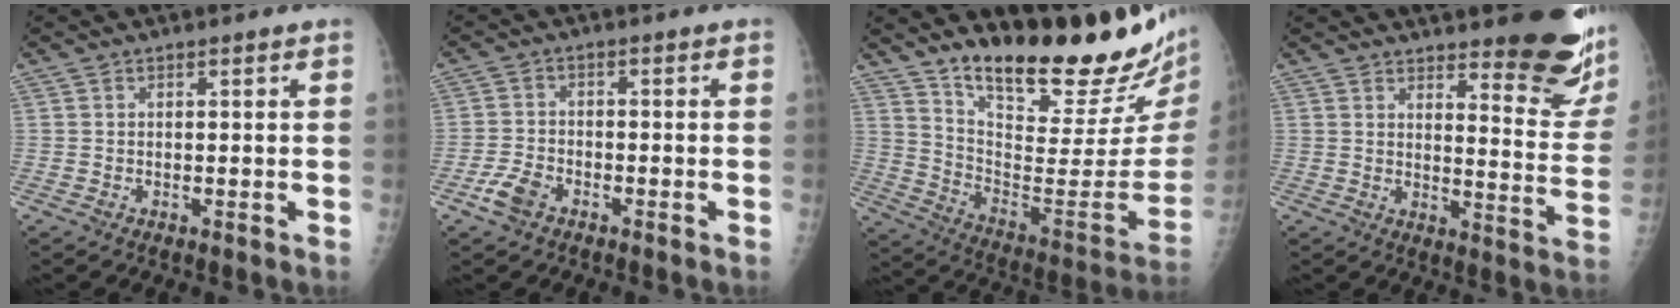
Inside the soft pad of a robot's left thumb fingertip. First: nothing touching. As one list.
[{"total": 4.5, "force": [-2.8, 2.5, 2.4], "torque": [-0.053, 0.011, -0.053]}, {"total": 25.9, "force": [21.2, 4.8, 14.0], "torque": [-0.189, -0.160, 0.315]}, {"total": 17.2, "force": [12.7, 4.5, 10.6], "torque": [-0.095, -0.106, 0.152]}]